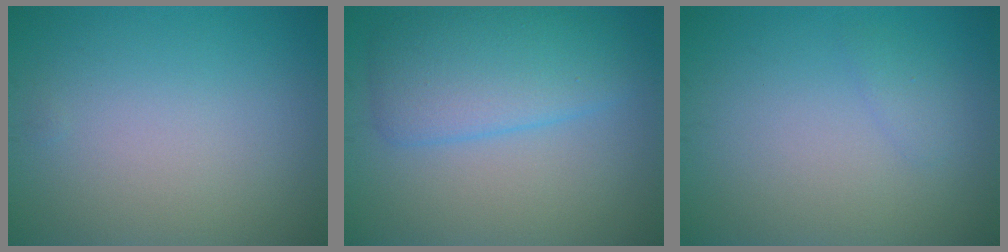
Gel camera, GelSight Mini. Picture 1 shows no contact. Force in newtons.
{"total": 5.4, "press": 5.4, "slide": 0.3}
{"total": 0.9, "press": 0.9, "slide": 0.1}